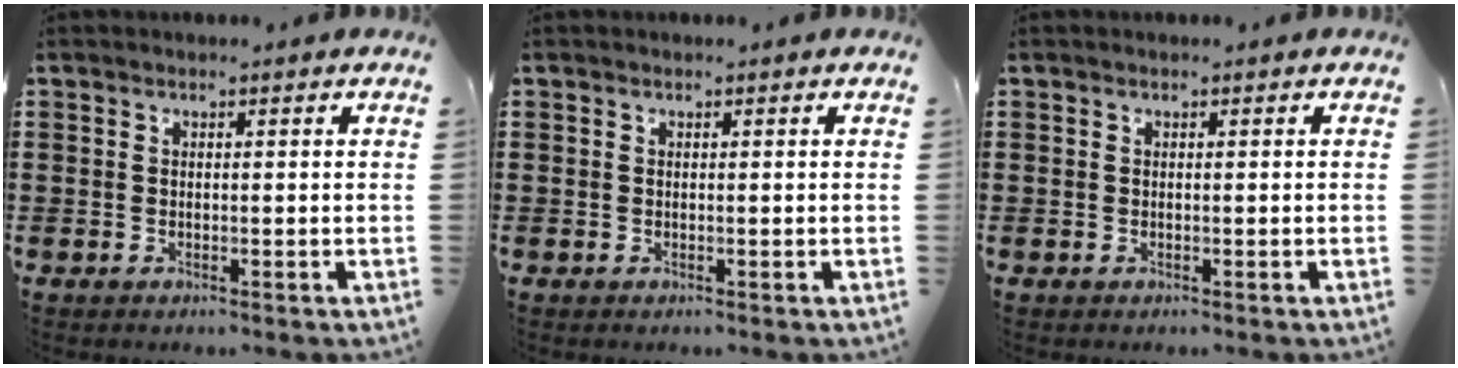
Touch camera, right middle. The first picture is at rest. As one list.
[{"total": 0.0}, {"total": 0.0}]